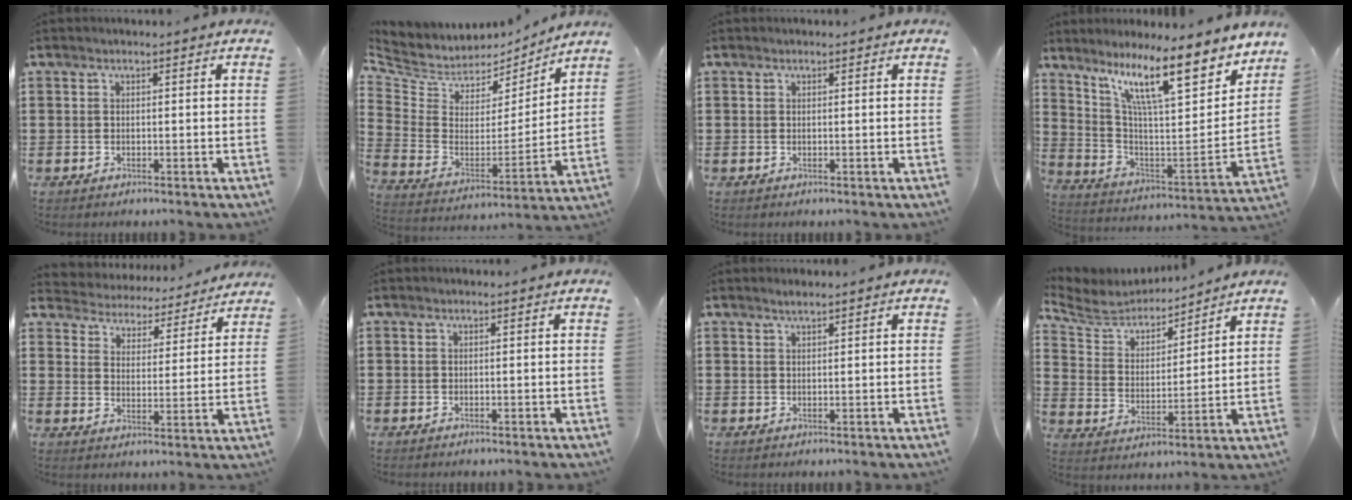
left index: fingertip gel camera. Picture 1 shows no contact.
{"total": 5.7, "force": [4.8, 3.1, 0.7], "torque": [-0.050, -0.041, 0.084]}
{"total": 0.0}
{"total": 14.1, "force": [9.3, 2.9, 10.2], "torque": [-0.190, -0.049, 0.152]}
{"total": 4.1, "force": [4.1, 0.0, -0.7], "torque": [-0.015, -0.038, 0.065]}
{"total": 0.0}
{"total": 1.2, "force": [1.1, 0.0, 0.6], "torque": [-0.011, 0.001, 0.019]}
{"total": 6.3, "force": [5.9, 1.9, 1.2], "torque": [-0.059, -0.033, 0.100]}